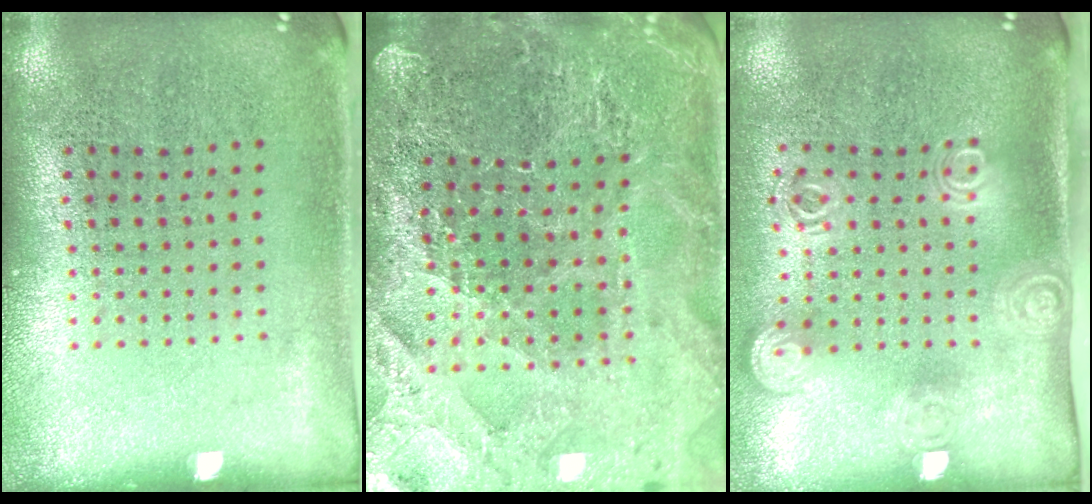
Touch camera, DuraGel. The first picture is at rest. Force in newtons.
{"total": 3.7, "press": 3.6, "slide": 1.0}
{"total": 1.9, "press": 1.3, "slide": 1.3}